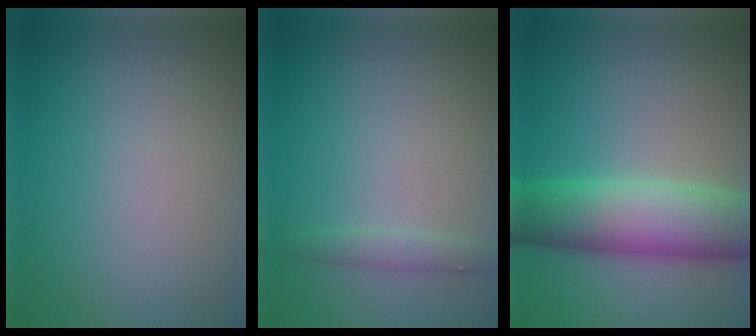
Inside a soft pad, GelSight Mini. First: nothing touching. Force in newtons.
{"total": 1.3, "press": 1.3, "slide": 0.2}
{"total": 9.0, "press": 9.0, "slide": 0.2}